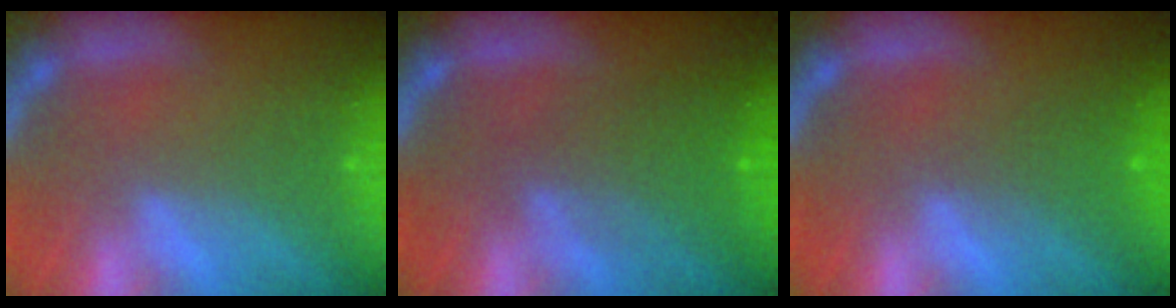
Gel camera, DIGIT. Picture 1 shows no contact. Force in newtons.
{"total": 4.6}
{"total": 1.9}